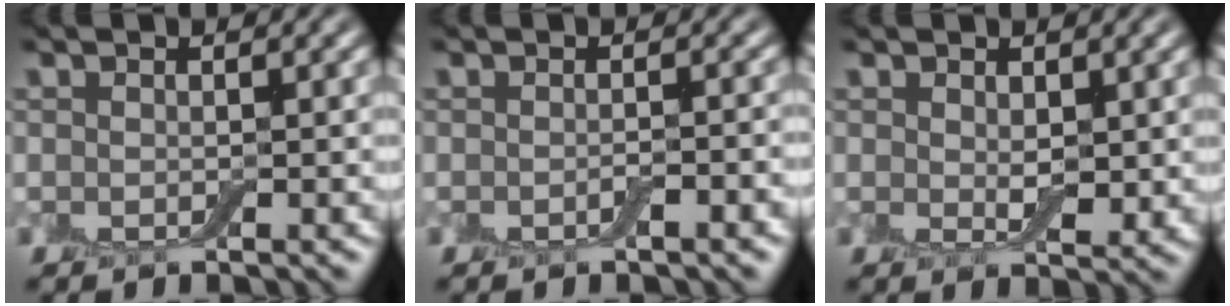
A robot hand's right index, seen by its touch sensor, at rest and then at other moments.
{"total": 0.9, "force": [-0.6, 0.1, 0.7], "torque": [-0.013, 0.003, -0.009]}
{"total": 2.0, "force": [0.4, 1.1, 1.6], "torque": [-0.031, -0.004, 0.009]}